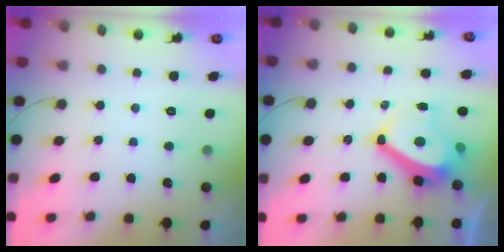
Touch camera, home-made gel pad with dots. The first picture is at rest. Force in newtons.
{"total": 11.0, "press": 10.6, "slide": 3.2}